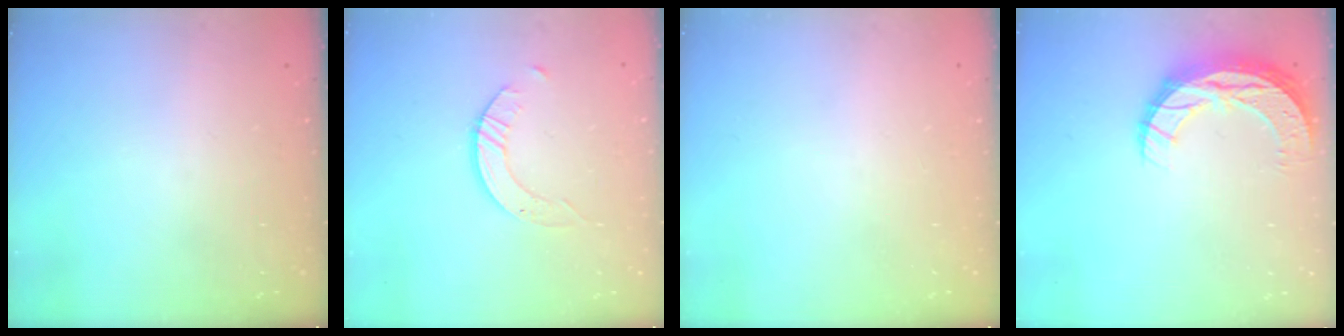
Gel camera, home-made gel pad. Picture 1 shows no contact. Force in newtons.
{"total": 2.9, "press": 2.9, "slide": 0.3}
{"total": 0.0}
{"total": 11.7, "press": 11.6, "slide": 0.8}